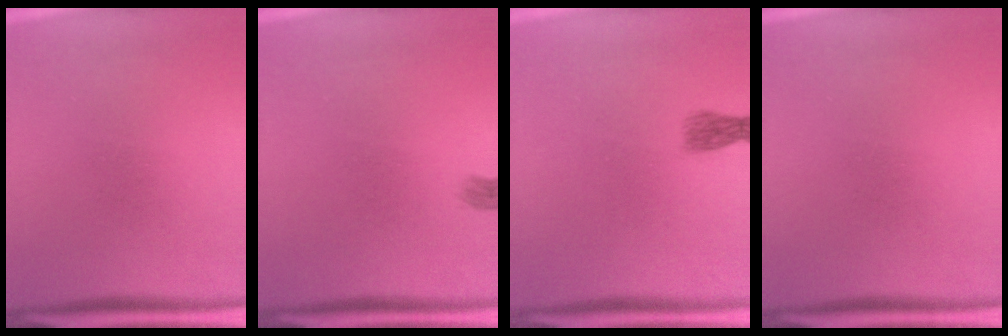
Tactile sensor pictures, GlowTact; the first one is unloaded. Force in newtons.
{"total": 1.0}
{"total": 1.9}
{"total": 0.0}